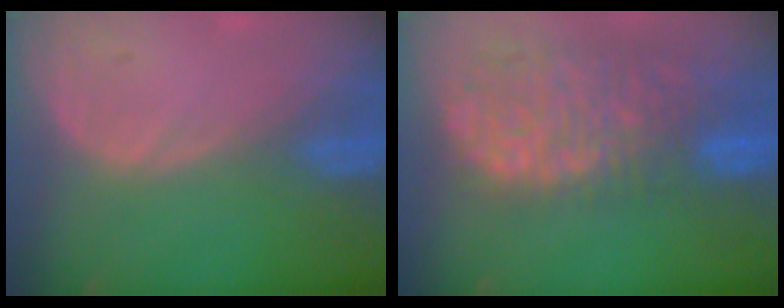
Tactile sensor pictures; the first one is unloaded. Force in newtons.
{"total": 12.7, "press": 10.5, "slide": 7.1}